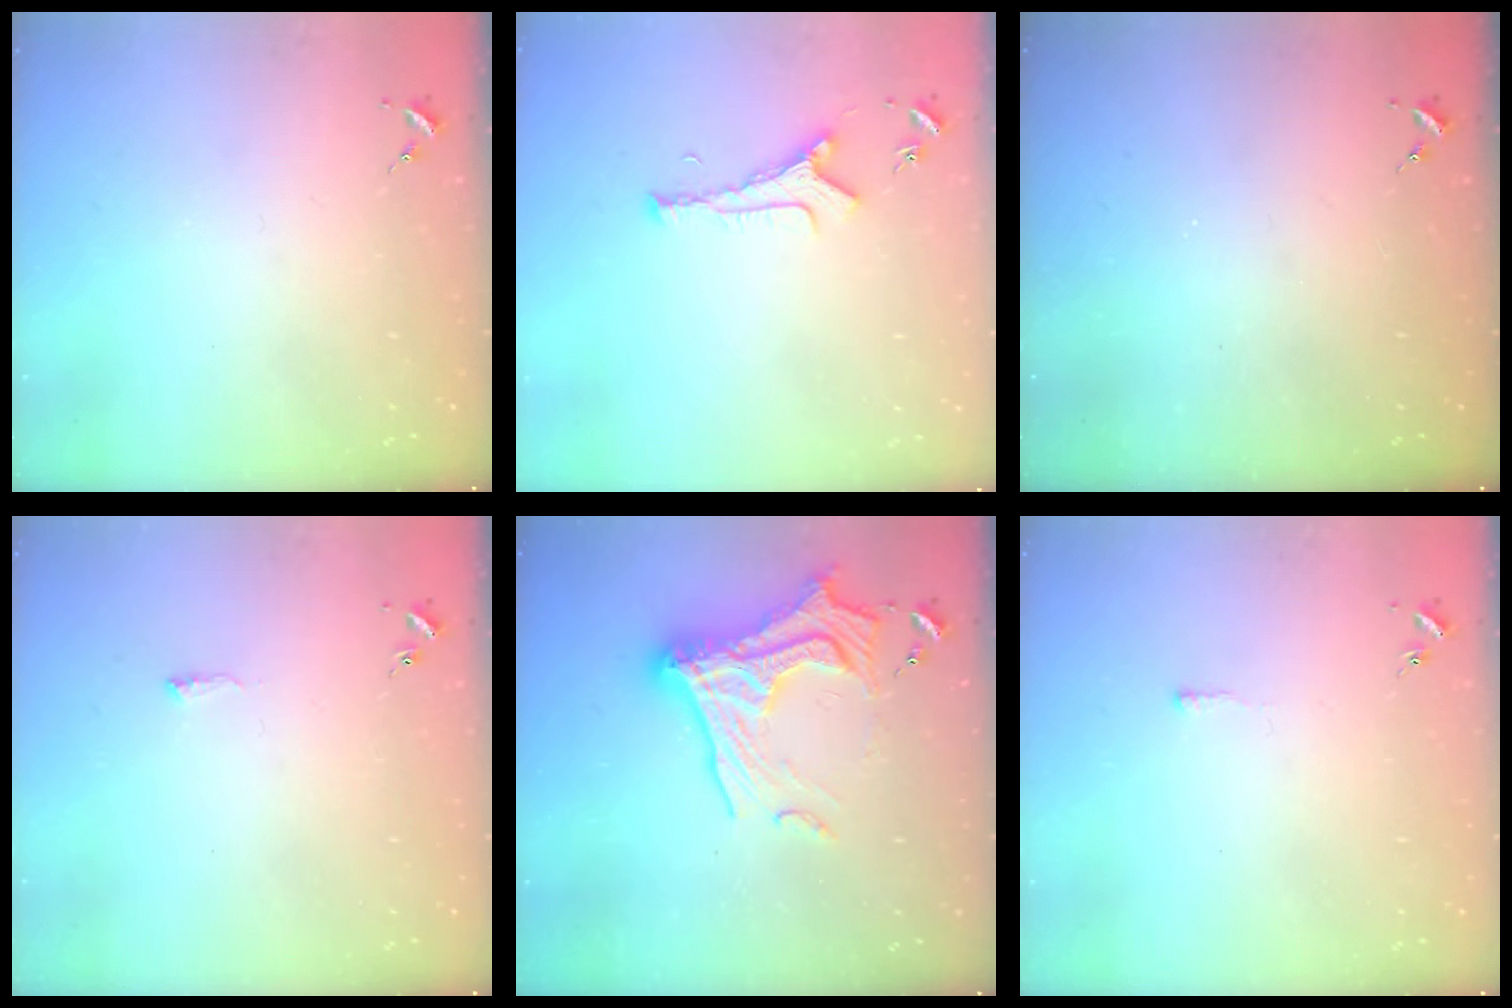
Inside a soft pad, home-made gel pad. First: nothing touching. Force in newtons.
{"total": 5.1, "press": 5.0, "slide": 0.7}
{"total": 0.0}
{"total": 3.8, "press": 3.7, "slide": 0.4}
{"total": 22.2, "press": 22.1, "slide": 2.7}
{"total": 3.2, "press": 3.1, "slide": 0.4}